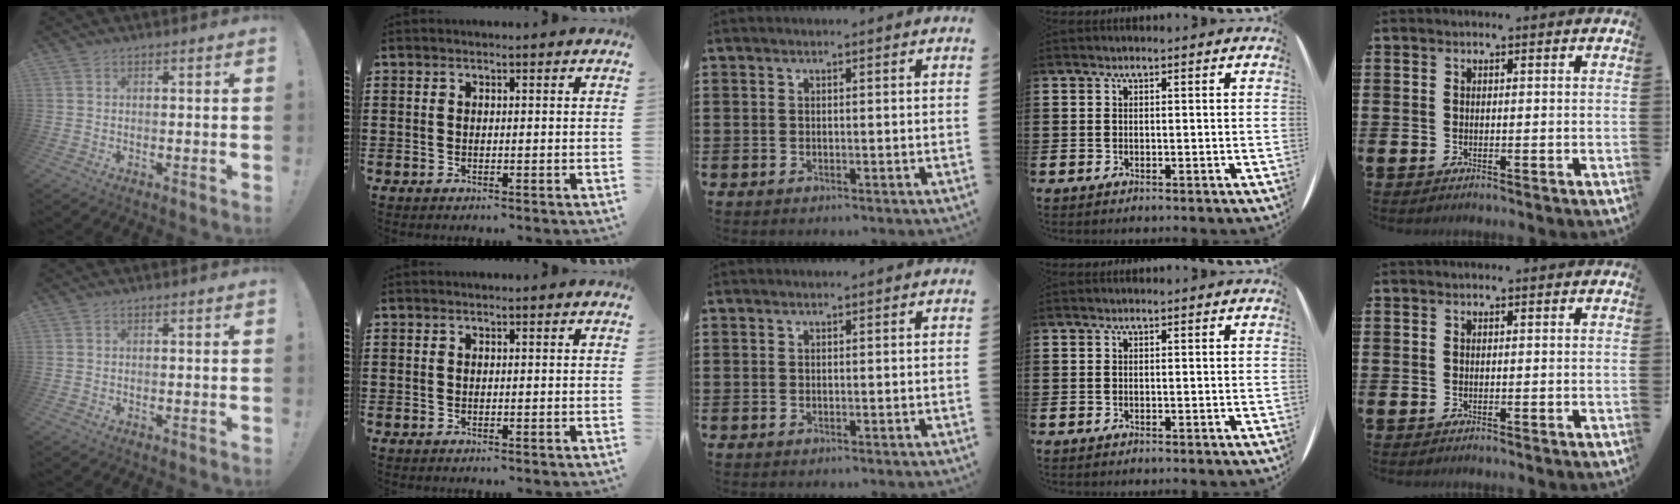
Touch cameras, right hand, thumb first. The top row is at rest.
{}